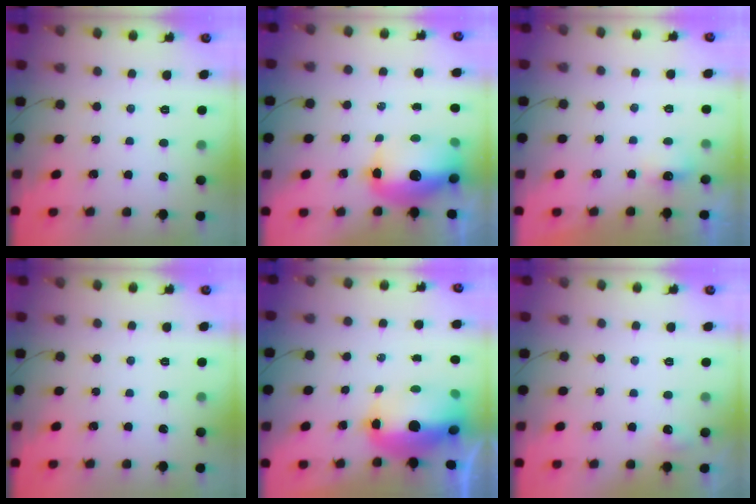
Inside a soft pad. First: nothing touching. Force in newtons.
{"total": 14.3, "press": 13.9, "slide": 3.4}
{"total": 2.3, "press": 2.2, "slide": 0.7}
{"total": 0.0}
{"total": 13.1, "press": 12.8, "slide": 2.8}
{"total": 4.0, "press": 3.8, "slide": 1.2}